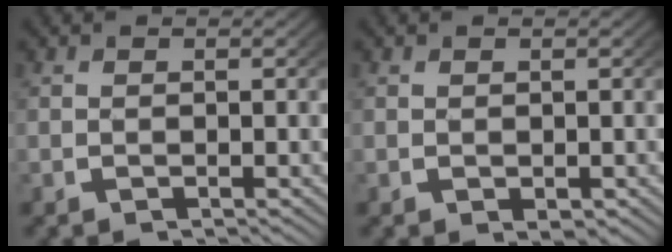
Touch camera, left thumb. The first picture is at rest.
{"total": 1.0, "force": [0.0, 0.7, 0.7], "torque": [-0.009, -0.009, 0.008]}